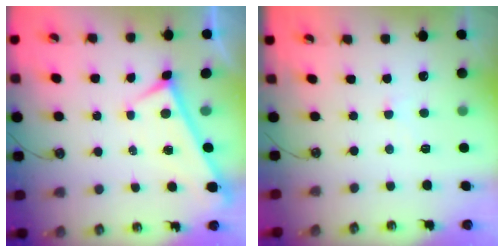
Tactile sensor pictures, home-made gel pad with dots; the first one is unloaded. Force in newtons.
{"total": 0.0}